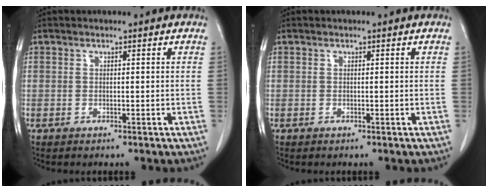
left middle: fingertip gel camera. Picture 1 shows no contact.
{"total": 0.0}